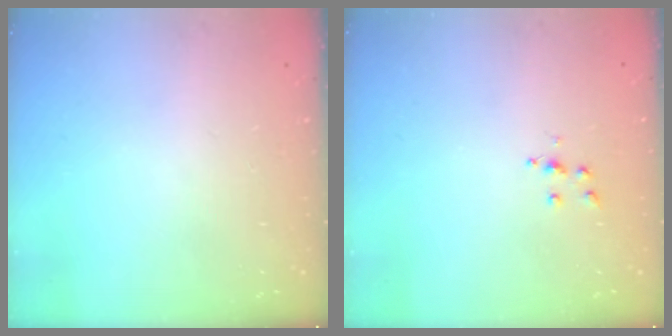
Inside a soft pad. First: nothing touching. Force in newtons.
{"total": 4.8, "press": 4.8, "slide": 0.5}